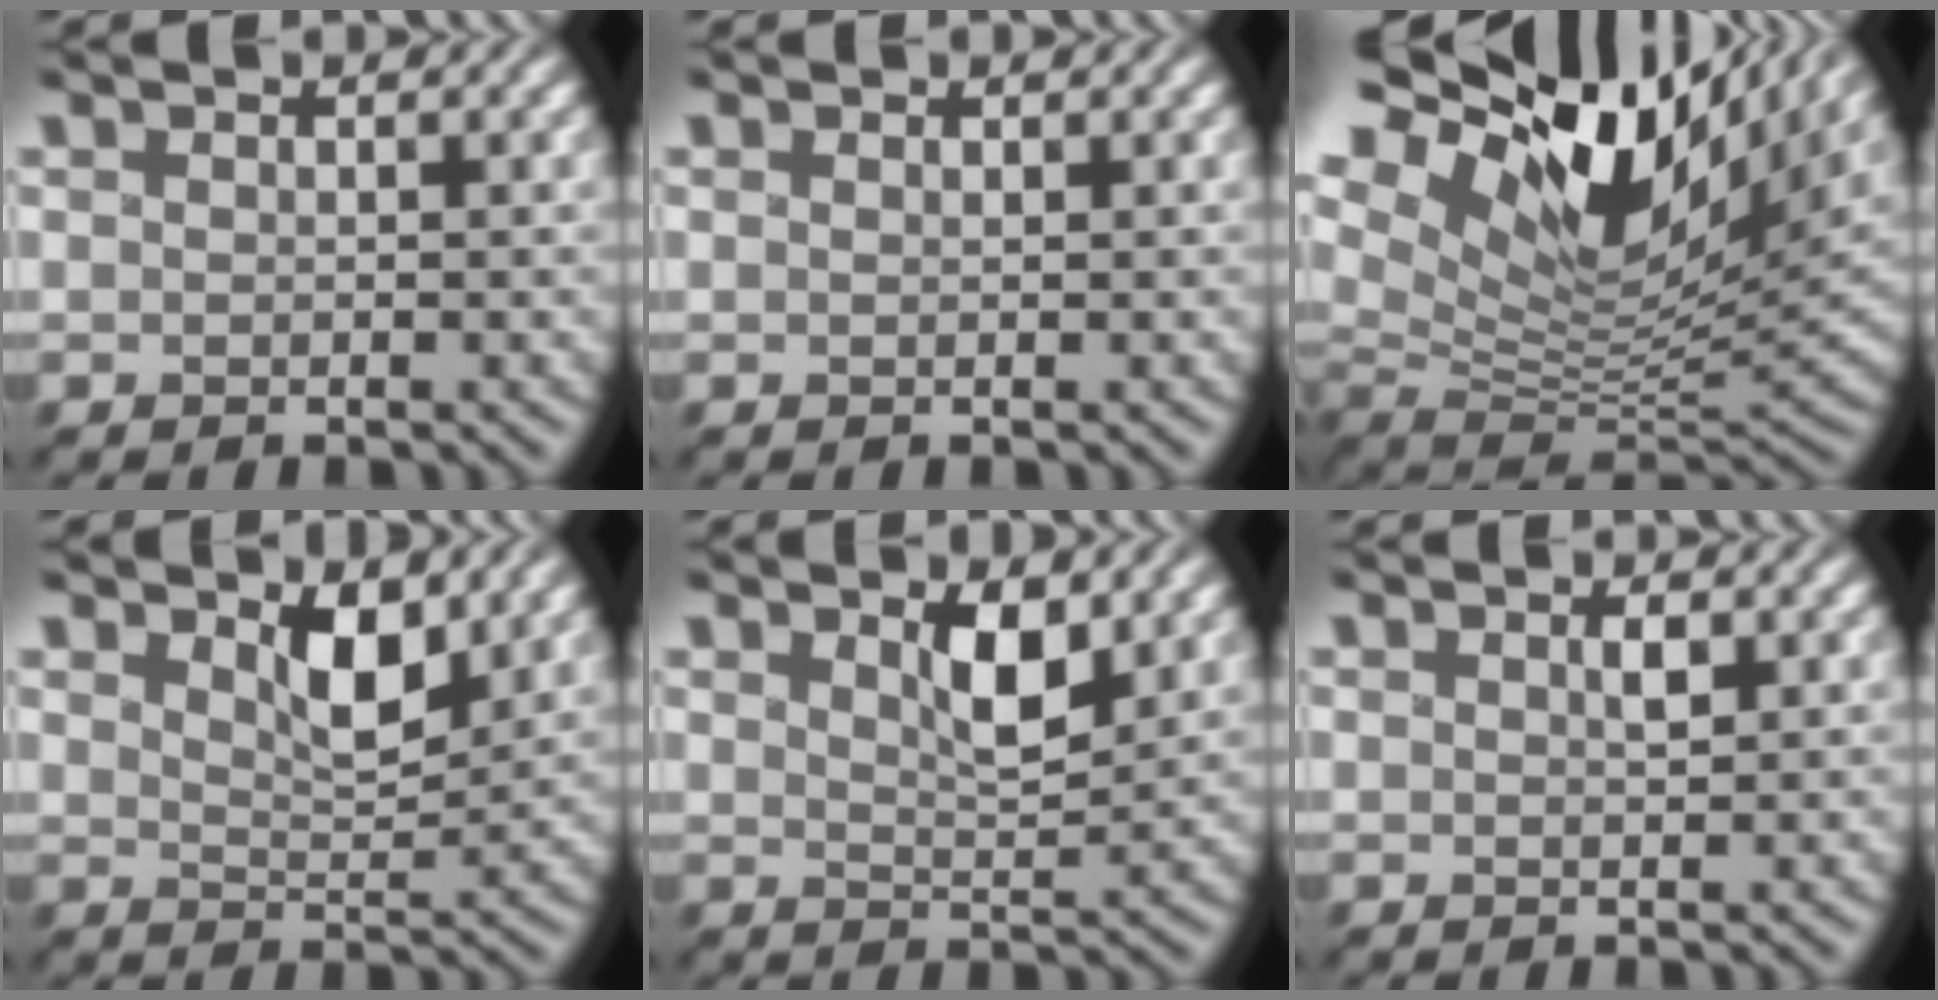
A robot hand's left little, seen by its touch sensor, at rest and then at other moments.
{"total": 0.0}
{"total": 15.9, "force": [8.8, 7.5, 10.9], "torque": [-0.226, 0.036, 0.150]}
{"total": 3.3, "force": [1.8, 1.3, 2.4], "torque": [-0.048, -0.009, 0.025]}
{"total": 3.0, "force": [1.5, 0.9, 2.5], "torque": [-0.045, -0.005, 0.022]}
{"total": 0.9, "force": [0.2, 0.3, 0.8], "torque": [-0.017, -0.001, 0.003]}